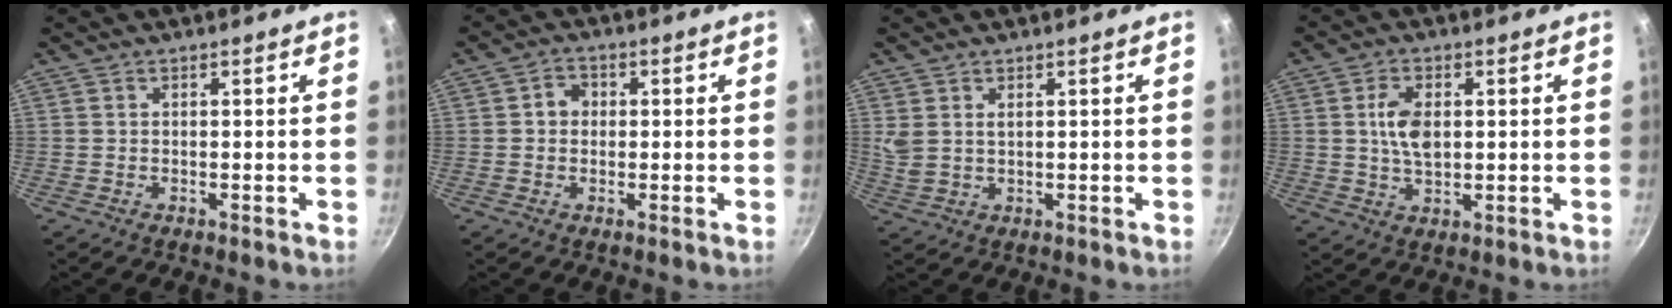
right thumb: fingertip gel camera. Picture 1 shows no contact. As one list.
[{"total": 3.4, "force": [0.2, 2.9, 1.7], "torque": [-0.011, 0.010, -0.003]}, {"total": 3.3, "force": [1.2, 1.9, 2.4], "torque": [-0.060, 0.002, 0.035]}, {"total": 6.3, "force": [0.9, 3.6, 5.1], "torque": [-0.093, -0.002, 0.017]}]